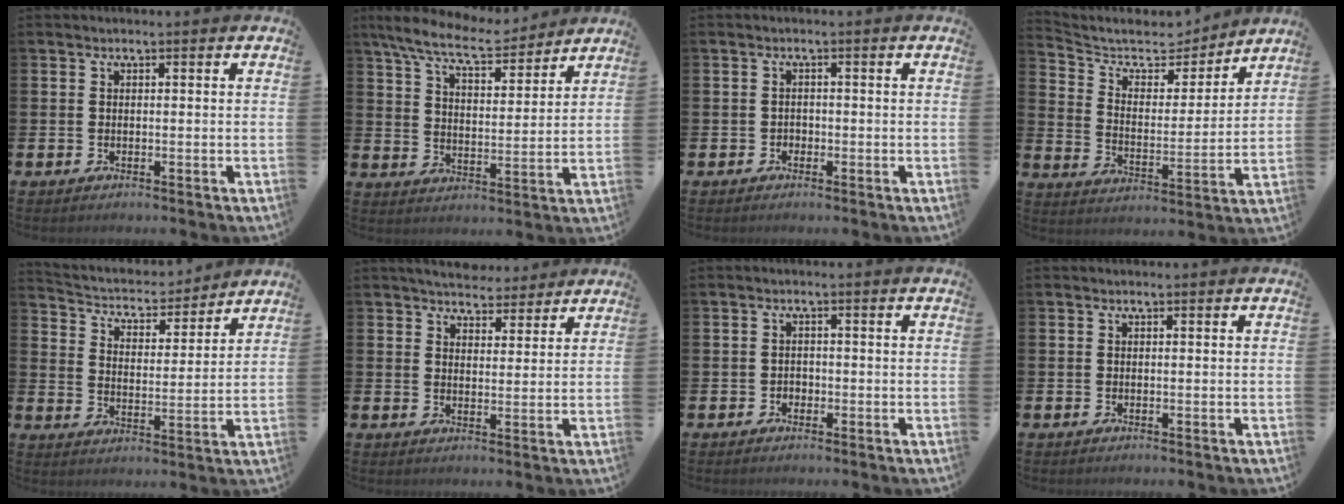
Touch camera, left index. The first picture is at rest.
{"total": 9.0, "force": [8.2, 1.4, 3.4], "torque": [-0.100, -0.040, 0.149]}
{"total": 1.0, "force": [-0.5, 0.9, 0.2], "torque": [-0.003, 0.002, -0.012]}
{"total": 7.3, "force": [6.4, 3.1, 1.9], "torque": [-0.062, -0.051, 0.103]}
{"total": 4.9, "force": [4.5, 1.7, 0.8], "torque": [-0.046, -0.039, 0.073]}
{"total": 5.0, "force": [4.8, 1.4, 0.2], "torque": [-0.011, -0.025, 0.085]}
{"total": 1.2, "force": [-0.6, 1.0, 0.2], "torque": [-0.004, 0.003, -0.014]}
{"total": 0.0}